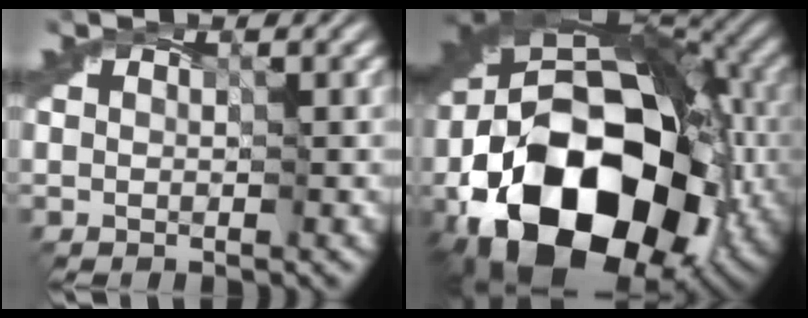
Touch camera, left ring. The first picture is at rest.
{"total": 20.6, "force": [-7.1, 12.8, 14.5], "torque": [-0.269, -0.016, -0.110]}